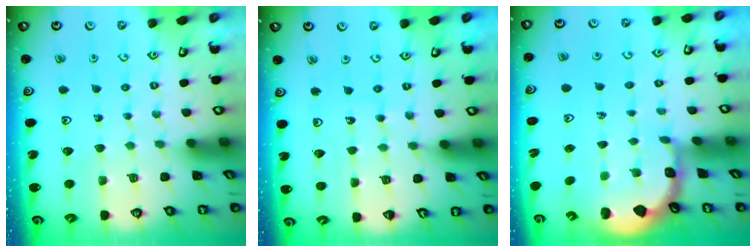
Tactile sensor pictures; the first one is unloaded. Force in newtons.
{"total": 5.1, "press": 5.1, "slide": 0.5}
{"total": 1.2, "press": 1.1, "slide": 0.4}